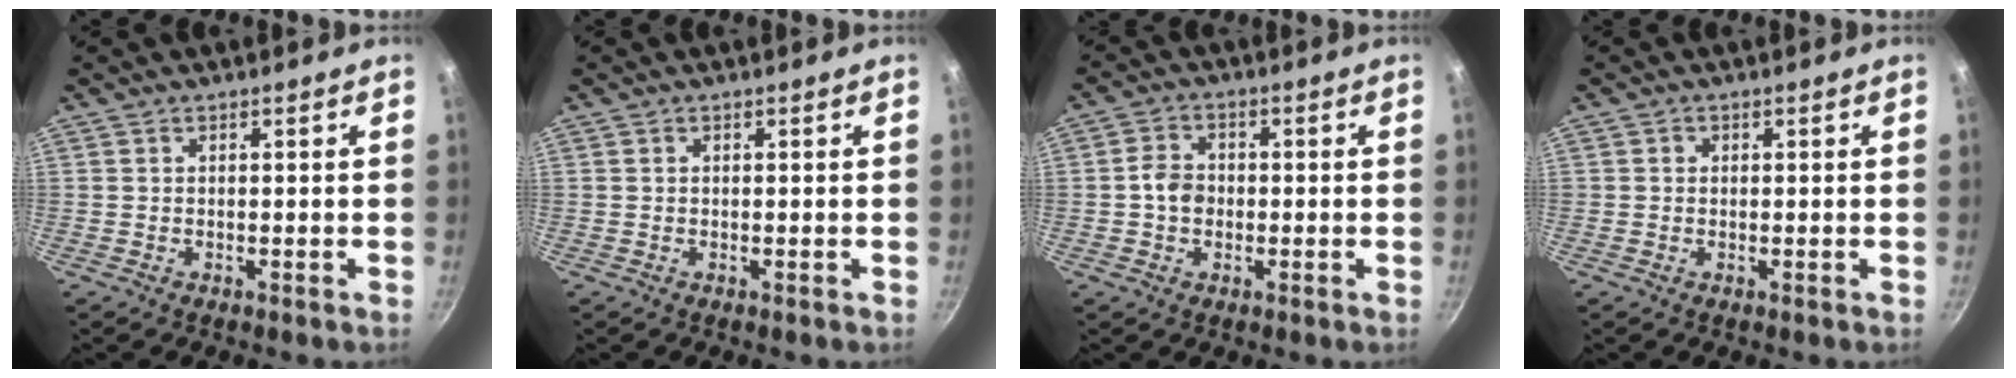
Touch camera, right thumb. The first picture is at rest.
{"total": 0.0}
{"total": 4.4, "force": [-0.6, 3.6, 2.5], "torque": [-0.028, 0.017, -0.017]}
{"total": 0.9, "force": [0.1, 0.8, 0.1], "torque": [0.003, 0.002, -0.001]}